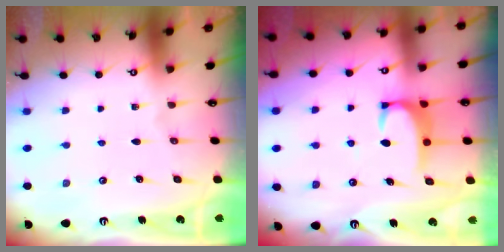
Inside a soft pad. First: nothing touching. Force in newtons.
{"total": 2.6, "press": 2.6, "slide": 0.3}